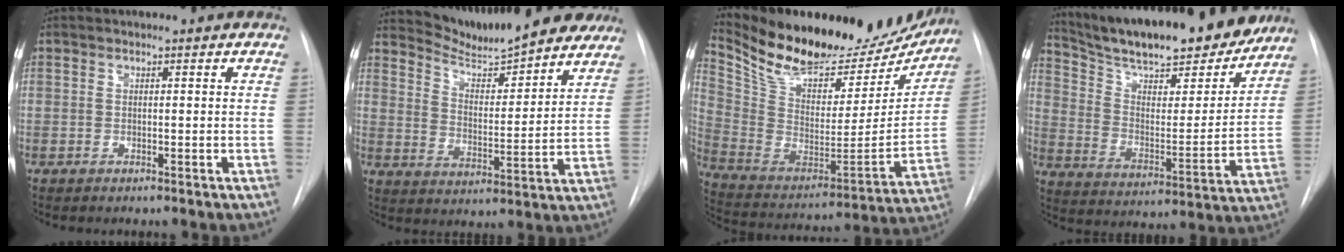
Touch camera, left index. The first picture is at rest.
{"total": 16.3, "force": [15.1, 2.5, 5.7], "torque": [-0.083, -0.021, 0.215]}
{"total": 29.0, "force": [24.8, 9.5, 11.4], "torque": [-0.207, -0.031, 0.365]}
{"total": 24.1, "force": [21.1, 4.3, 10.8], "torque": [-0.180, -0.023, 0.311]}